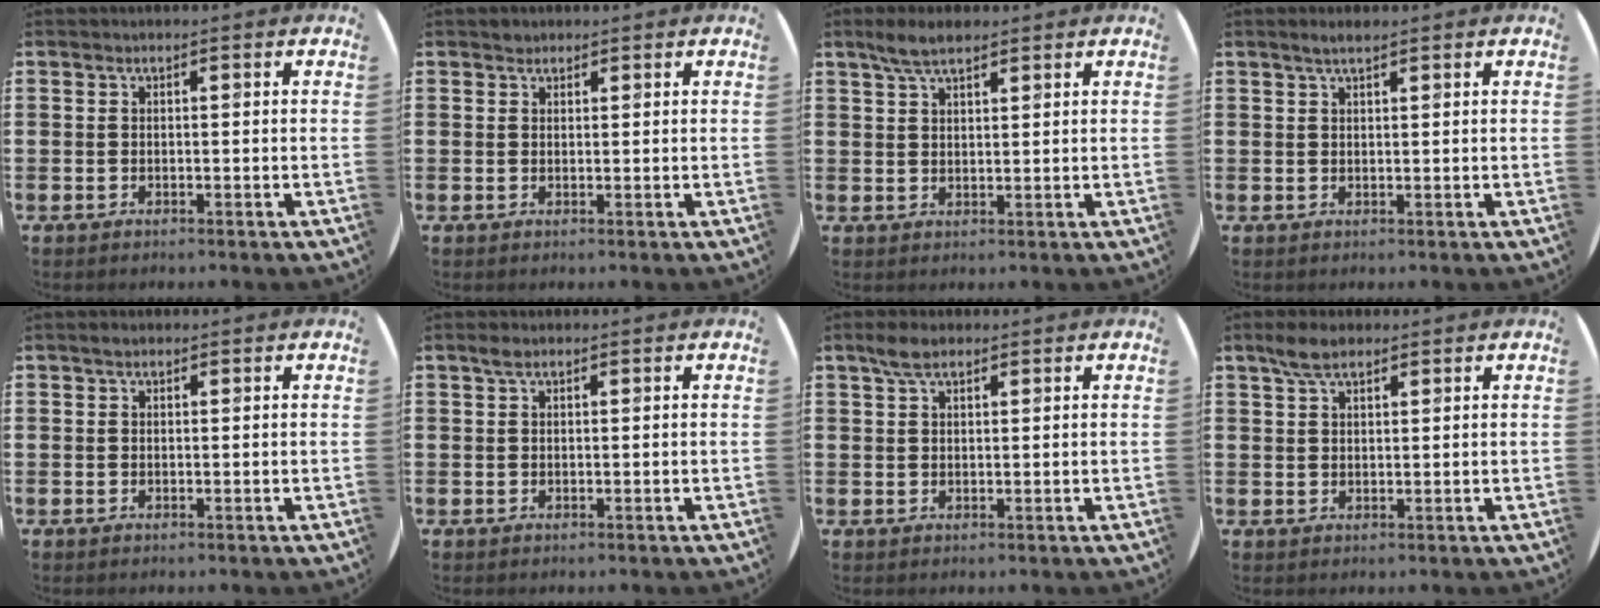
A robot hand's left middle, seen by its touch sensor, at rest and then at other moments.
{"total": 1.0, "force": [0.9, 0.4, -0.1], "torque": [0.010, 0.000, 0.015]}
{"total": 4.0, "force": [3.2, 1.3, 2.0], "torque": [-0.045, 0.004, 0.059]}
{"total": 1.5, "force": [1.3, 0.2, 0.9], "torque": [-0.016, 0.004, 0.022]}
{"total": 0.6, "force": [0.5, 0.3, 0.2], "torque": [0.004, 0.001, 0.007]}
{"total": 1.8, "force": [1.3, 0.9, 0.9], "torque": [-0.011, 0.003, 0.021]}
{"total": 3.2, "force": [2.3, 1.5, 1.6], "torque": [-0.026, 0.006, 0.039]}
{"total": 3.7, "force": [2.8, 1.7, 1.8], "torque": [-0.031, 0.006, 0.050]}